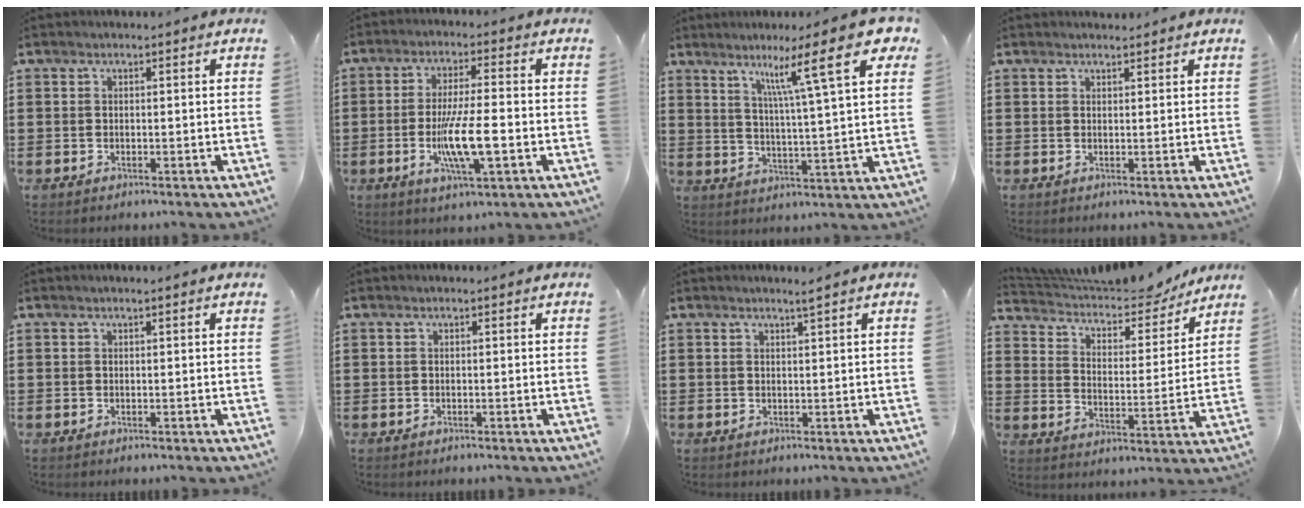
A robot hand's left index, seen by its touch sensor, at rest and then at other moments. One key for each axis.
{"total": 8.5, "fx": -2.1, "fy": 1.4, "fz": 8.2, "tx": -0.161, "ty": -0.012, "tz": -0.041}
{"total": 14.4, "fx": 8.3, "fy": 1.2, "fz": 11.7, "tx": -0.209, "ty": -0.023, "tz": 0.126}
{"total": 1.0, "fx": 1.0, "fy": 0.1, "fz": 0.0, "tx": -0.002, "ty": 0.000, "tz": 0.021}
{"total": 0.0}
{"total": 0.0}
{"total": 1.4, "fx": 1.1, "fy": -0.2, "fz": 0.8, "tx": -0.017, "ty": -0.002, "tz": 0.020}
{"total": 5.6, "fx": 5.1, "fy": 1.7, "fz": 1.3, "tx": -0.055, "ty": -0.033, "tz": 0.085}